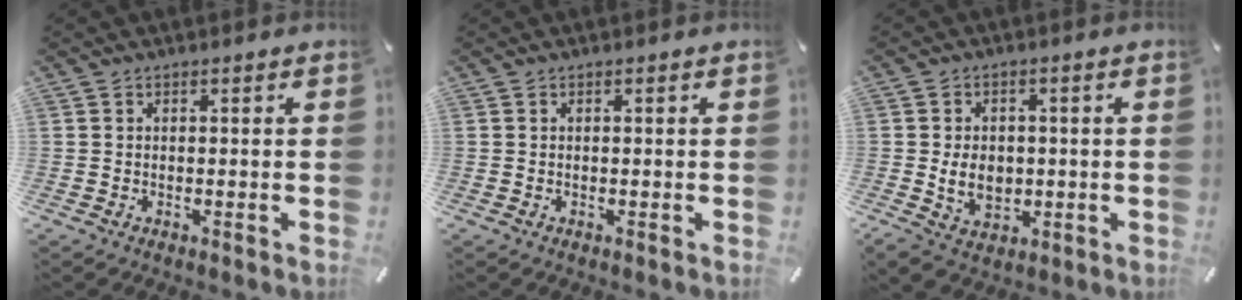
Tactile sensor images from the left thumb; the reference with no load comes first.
{"total": 0.0}
{"total": 7.2, "force": [-0.7, 5.9, 4.1], "torque": [-0.082, 0.001, -0.013]}